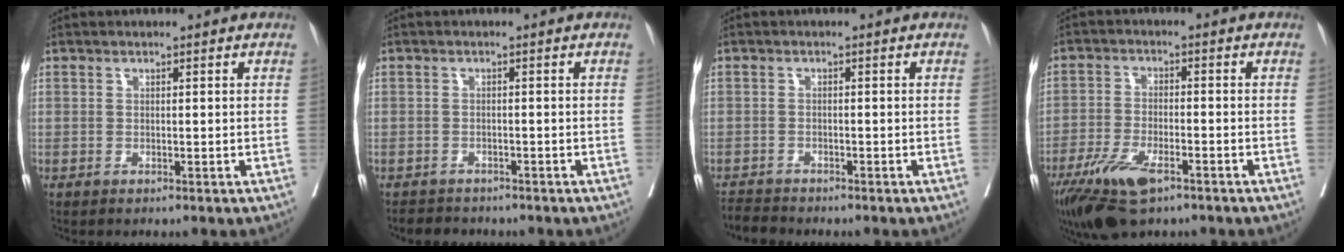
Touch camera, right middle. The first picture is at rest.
{"total": 4.0, "force": [-3.6, 1.5, 0.5], "torque": [-0.015, -0.007, -0.053]}
{"total": 2.8, "force": [-2.8, 0.1, -0.2], "torque": [-0.003, -0.016, -0.051]}
{"total": 9.6, "force": [-6.1, 2.9, 6.8], "torque": [-0.133, -0.017, -0.107]}